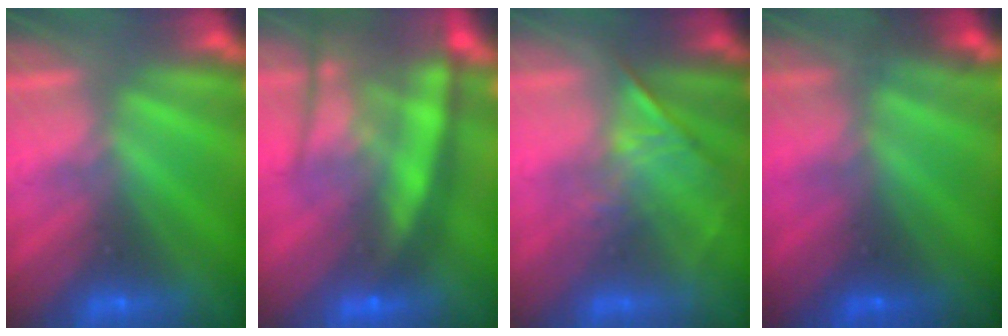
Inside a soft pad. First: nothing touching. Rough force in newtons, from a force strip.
{"total": 5.6}
{"total": 1.1}
{"total": 4.5}